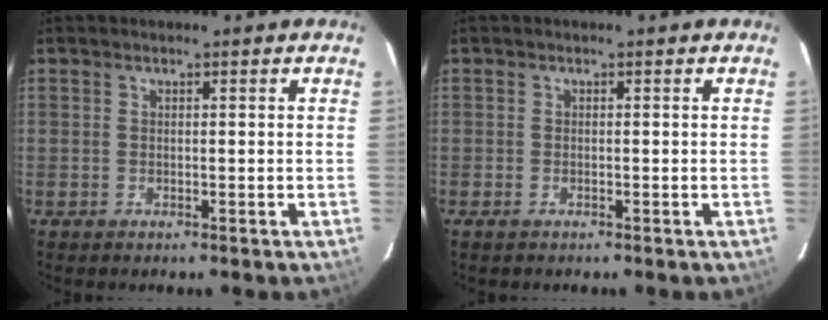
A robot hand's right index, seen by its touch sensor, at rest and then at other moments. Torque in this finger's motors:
{"motor_torque": [0.07, 0.10, 0.10, 0.00]}